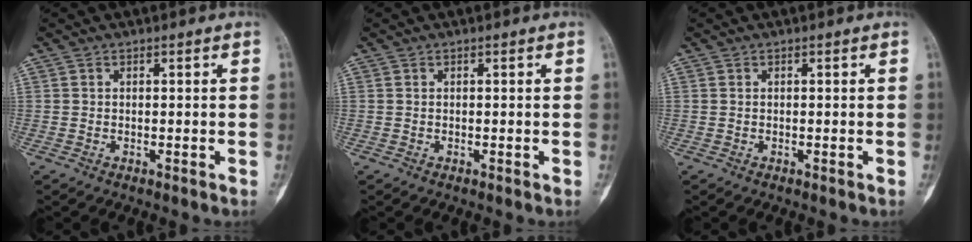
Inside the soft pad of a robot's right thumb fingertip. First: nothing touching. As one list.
[{"total": 0.0}, {"total": 0.0}]